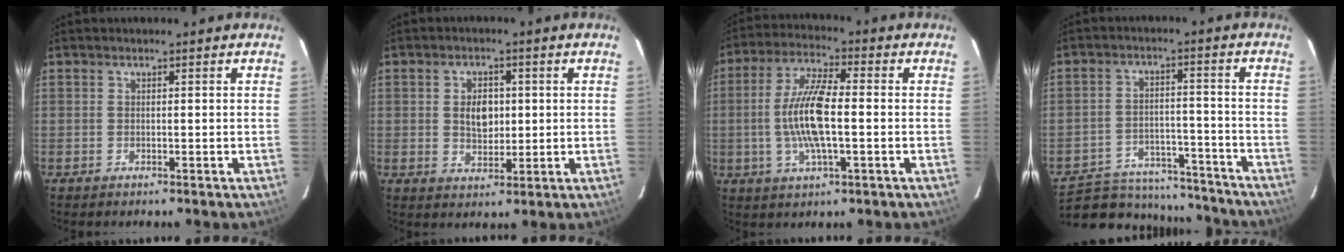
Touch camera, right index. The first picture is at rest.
{"total": 5.4, "force": [0.5, 3.7, 3.8], "torque": [-0.063, 0.005, 0.014]}
{"total": 11.5, "force": [-1.2, 2.9, 11.1], "torque": [-0.224, 0.003, -0.025]}
{"total": 19.1, "force": [-16.3, 8.0, 5.9], "torque": [-0.135, 0.025, -0.210]}